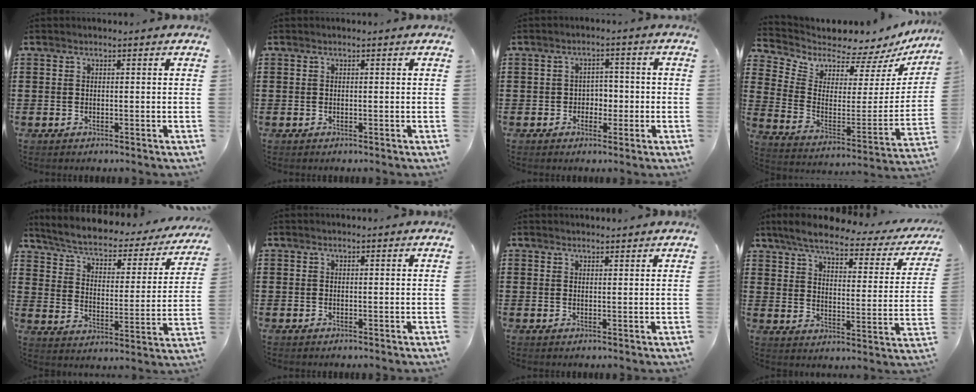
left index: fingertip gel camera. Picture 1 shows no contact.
{"total": 0.0}
{"total": 2.8, "force": [-0.8, 2.4, 1.2], "torque": [-0.026, 0.003, -0.024]}
{"total": 4.1, "force": [3.9, 1.4, 0.1], "torque": [-0.031, -0.057, 0.060]}
{"total": 3.8, "force": [2.7, 1.3, 2.4], "torque": [-0.062, -0.024, 0.035]}
{"total": 0.0}
{"total": 1.4, "force": [1.4, 0.2, 0.1], "torque": [-0.005, 0.002, 0.028]}
{"total": 5.5, "force": [4.4, 0.7, 3.1], "torque": [-0.083, -0.024, 0.070]}